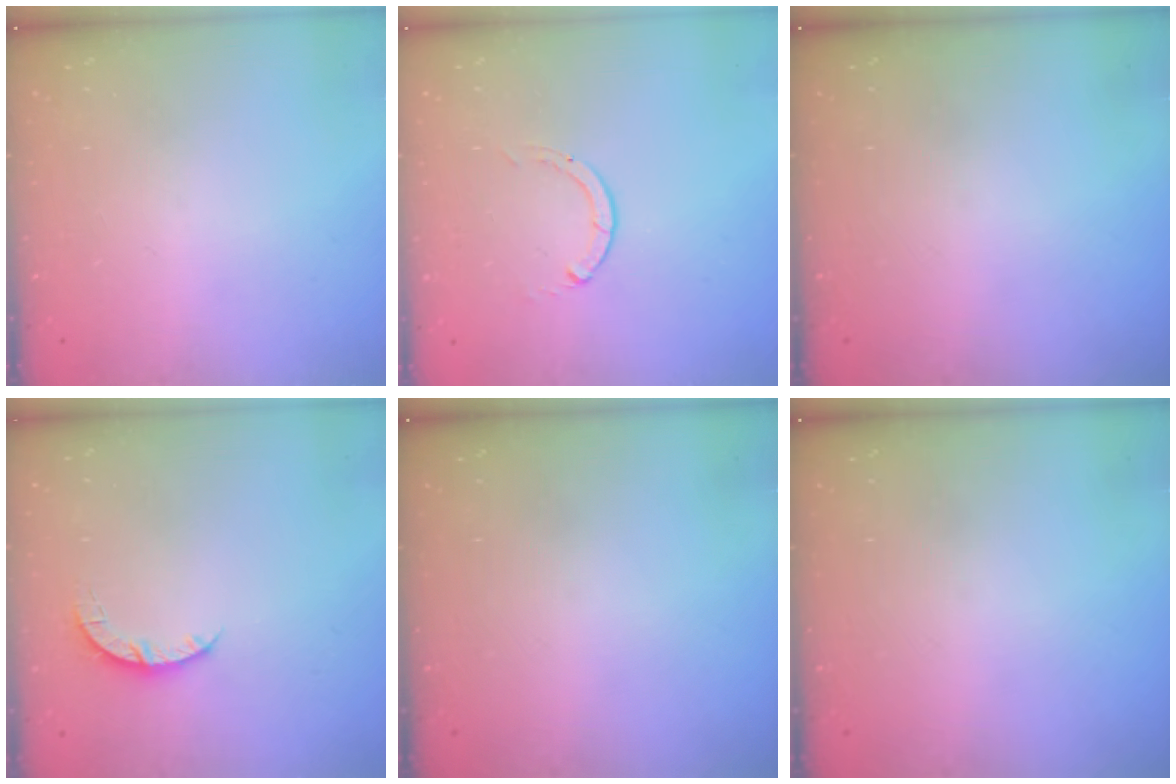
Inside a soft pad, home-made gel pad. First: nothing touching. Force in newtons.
{"total": 0.0}
{"total": 0.0}
{"total": 3.5, "press": 3.5, "slide": 0.4}
{"total": 0.0}
{"total": 0.0}